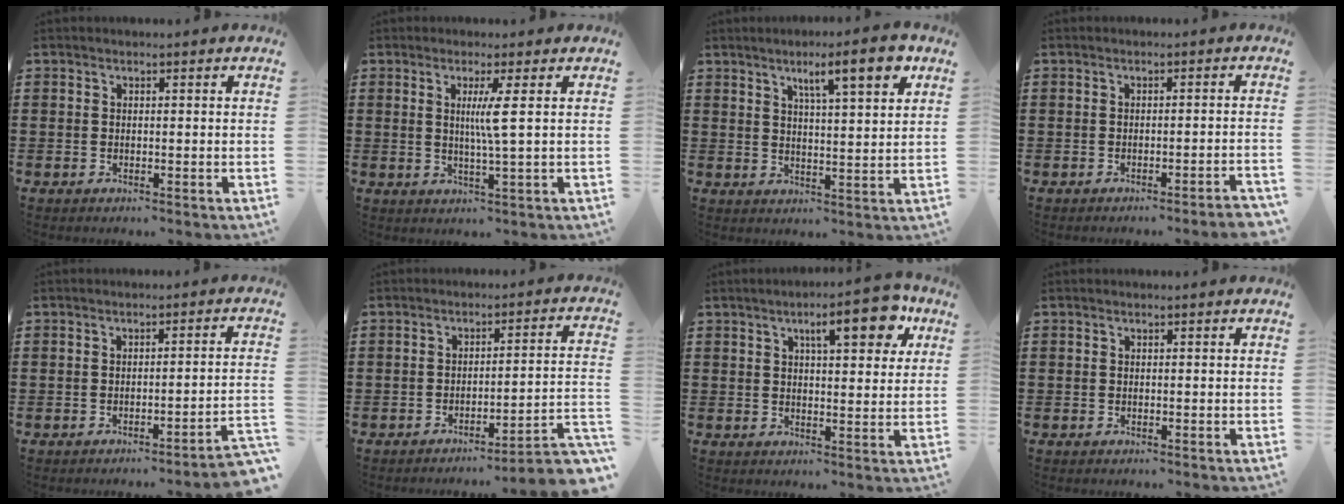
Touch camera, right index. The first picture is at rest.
{"total": 3.9, "force": [0.9, -0.9, 3.7], "torque": [-0.071, -0.010, 0.010]}
{"total": 7.6, "force": [4.6, 1.1, 5.9], "torque": [-0.085, -0.013, 0.068]}
{"total": 1.7, "force": [-1.4, -0.3, 0.9], "torque": [-0.015, -0.002, -0.027]}
{"total": 2.5, "force": [-2.1, -0.4, 1.4], "torque": [-0.025, -0.007, -0.043]}
{"total": 4.2, "force": [-3.1, -0.2, 2.8], "torque": [-0.054, -0.026, -0.064]}
{"total": 8.9, "force": [4.7, 2.7, 7.1], "torque": [-0.101, -0.005, 0.070]}
{"total": 0.0}